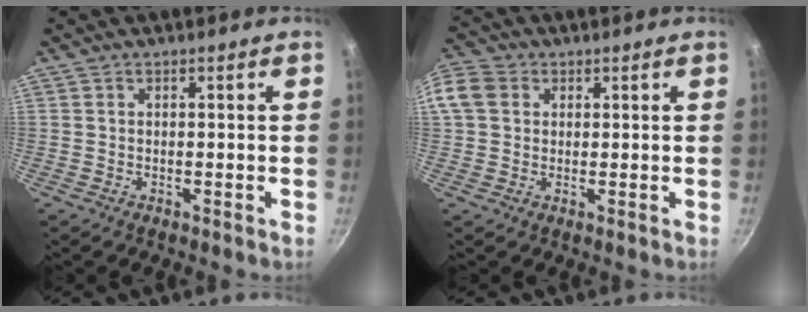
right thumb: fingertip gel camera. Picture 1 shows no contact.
{"total": 9.0, "force": [1.9, 7.4, 4.6], "torque": [-0.093, 0.016, 0.023]}